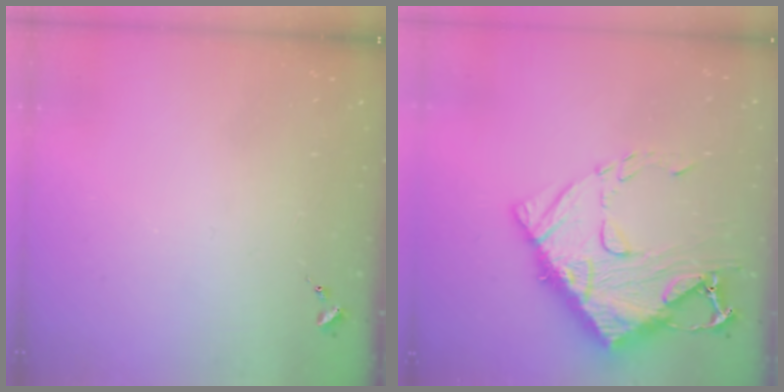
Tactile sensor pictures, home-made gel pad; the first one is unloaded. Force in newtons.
{"total": 17.4, "press": 17.4, "slide": 1.6}